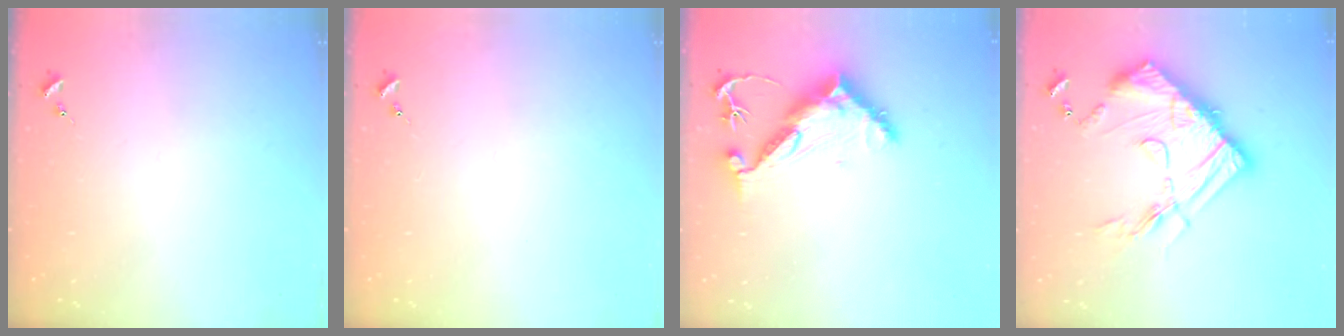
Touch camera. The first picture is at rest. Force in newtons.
{"total": 0.0}
{"total": 11.7, "press": 11.7, "slide": 0.9}
{"total": 21.5, "press": 21.4, "slide": 1.6}